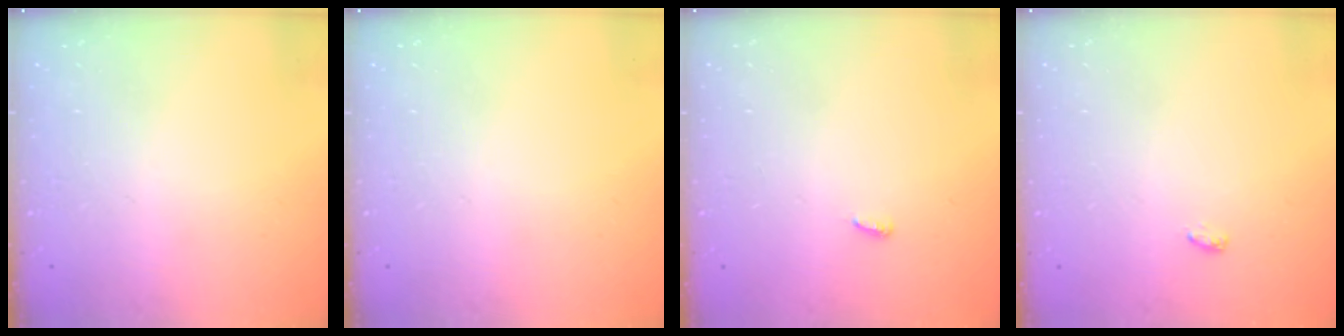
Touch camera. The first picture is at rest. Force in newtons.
{"total": 0.0}
{"total": 2.6, "press": 2.6, "slide": 0.2}
{"total": 6.4, "press": 3.3, "slide": 5.5}